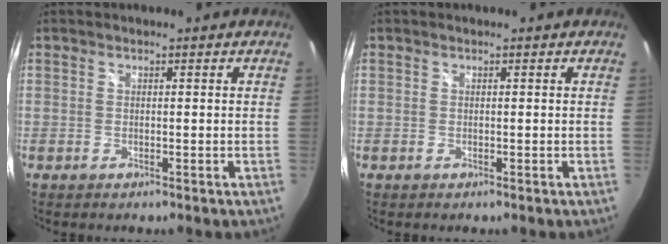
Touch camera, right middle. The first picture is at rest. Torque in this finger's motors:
{"motor_torque": [0.00, 0.00, 0.00, 0.00]}